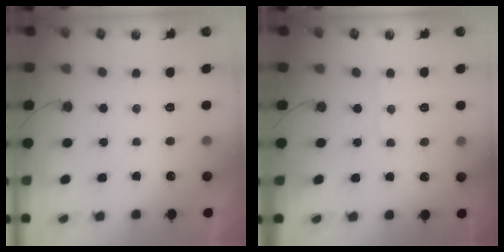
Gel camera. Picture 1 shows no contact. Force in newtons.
{"total": 2.5, "press": 2.5, "slide": 0.4}